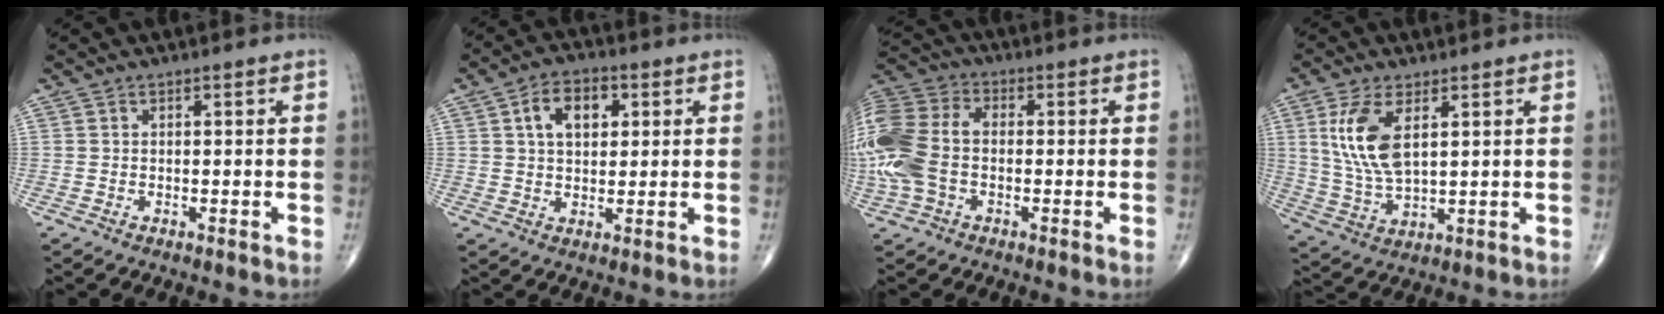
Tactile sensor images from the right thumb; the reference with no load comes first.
{"total": 7.8, "force": [2.4, 4.9, 5.5], "torque": [-0.070, 0.002, 0.035]}
{"total": 16.0, "force": [-1.8, 10.5, 11.9], "torque": [-0.298, 0.025, -0.038]}
{"total": 10.7, "force": [3.4, 4.8, 9.0], "torque": [-0.191, -0.015, 0.076]}